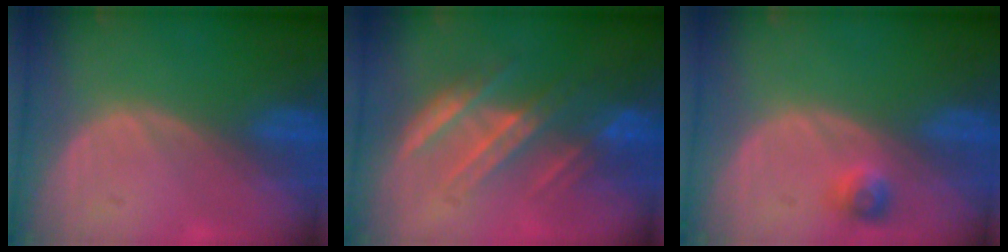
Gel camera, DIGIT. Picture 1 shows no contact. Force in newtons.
{"total": 7.1, "press": 6.8, "slide": 1.9}
{"total": 2.2, "press": 2.2, "slide": 0.2}